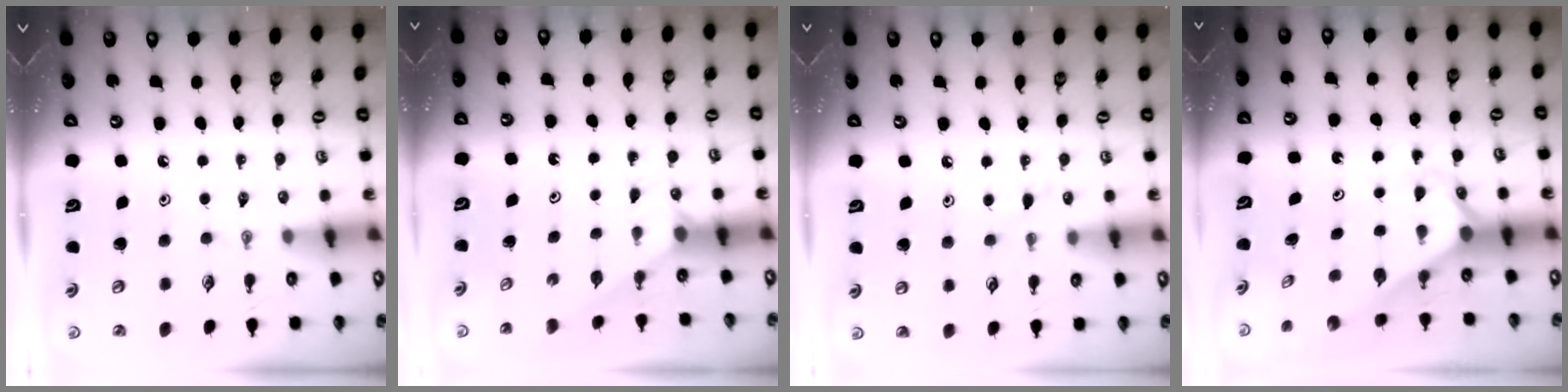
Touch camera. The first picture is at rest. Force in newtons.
{"total": 1.4, "press": 1.4, "slide": 0.1}
{"total": 4.0, "press": 4.0, "slide": 0.5}
{"total": 2.3, "press": 2.3, "slide": 0.2}